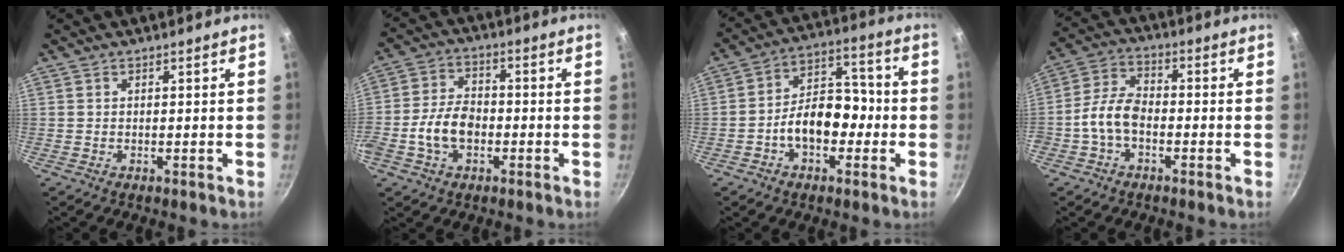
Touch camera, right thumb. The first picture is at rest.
{"total": 8.9, "force": [-2.4, 5.9, 6.2], "torque": [-0.101, 0.029, -0.053]}
{"total": 11.7, "force": [-3.0, 7.8, 8.2], "torque": [-0.083, 0.053, -0.058]}
{"total": 7.2, "force": [-2.4, 4.5, 5.1], "torque": [-0.094, 0.036, -0.055]}